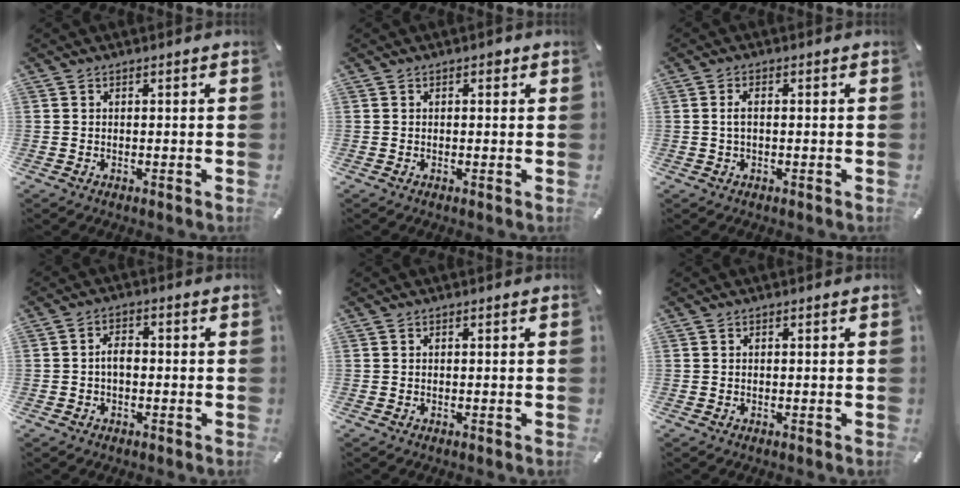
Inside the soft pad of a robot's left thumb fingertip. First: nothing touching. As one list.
[{"total": 1.1, "force": [0.1, 0.8, 0.8], "torque": [-0.009, 0.003, -0.001]}, {"total": 2.1, "force": [0.0, 0.9, 1.9], "torque": [-0.036, 0.003, -0.001]}, {"total": 4.1, "force": [-0.6, 2.7, 3.0], "torque": [-0.058, 0.009, -0.012]}, {"total": 0.0}, {"total": 0.0}]